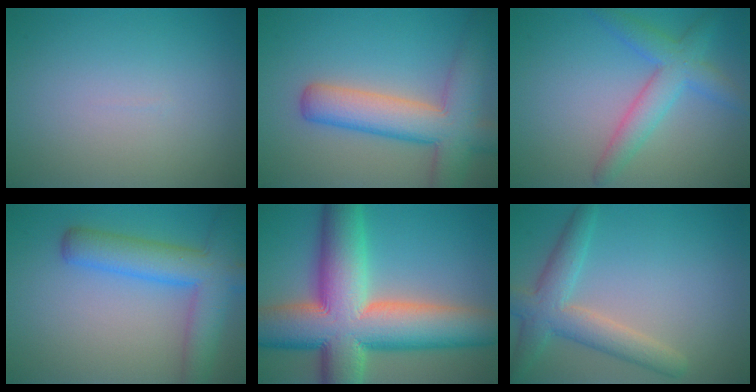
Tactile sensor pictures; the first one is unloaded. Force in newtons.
{"total": 7.6, "press": 7.6, "slide": 0.5}
{"total": 2.9, "press": 2.9, "slide": 0.2}
{"total": 6.6, "press": 6.6, "slide": 0.4}
{"total": 15.9, "press": 15.9, "slide": 0.6}
{"total": 4.5, "press": 4.5, "slide": 0.2}